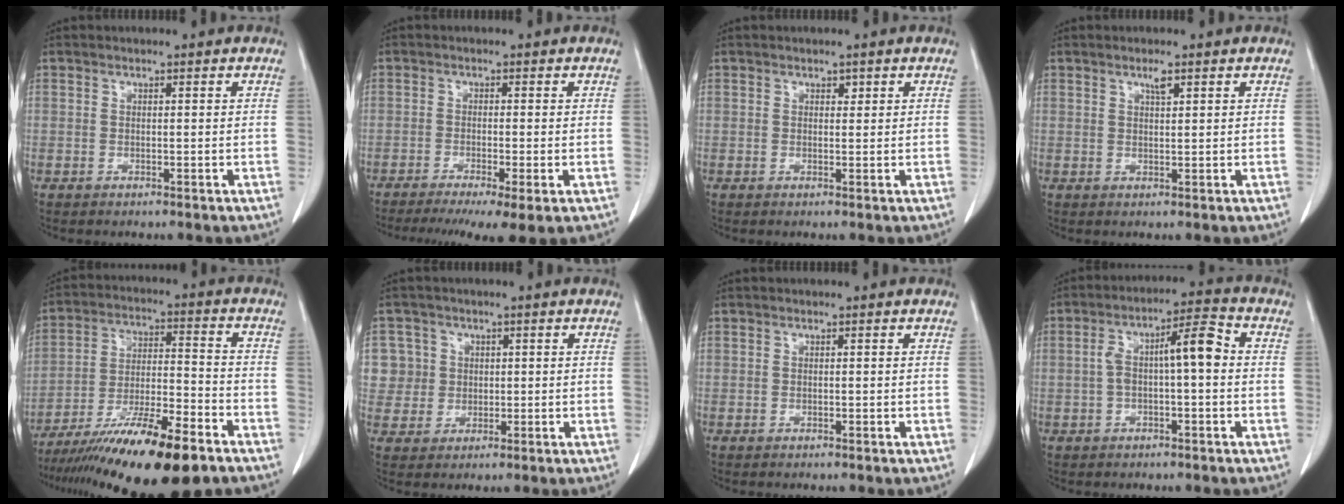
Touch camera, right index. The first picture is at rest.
{"total": 8.6, "force": [-5.8, 0.8, 6.3], "torque": [-0.091, -0.016, -0.092]}
{"total": 0.8, "force": [0.5, 0.5, 0.4], "torque": [-0.003, -0.003, 0.006]}
{"total": 1.6, "force": [1.0, 0.2, 1.2], "torque": [-0.024, -0.001, 0.019]}
{"total": 18.9, "force": [-13.5, 2.1, 13.0], "torque": [-0.208, -0.026, -0.231]}
{"total": 5.9, "force": [1.6, 5.7, 0.2], "torque": [0.004, 0.016, 0.038]}
{"total": 0.0}
{"total": 7.8, "force": [0.3, 1.7, 7.6], "torque": [-0.137, 0.036, 0.005]}